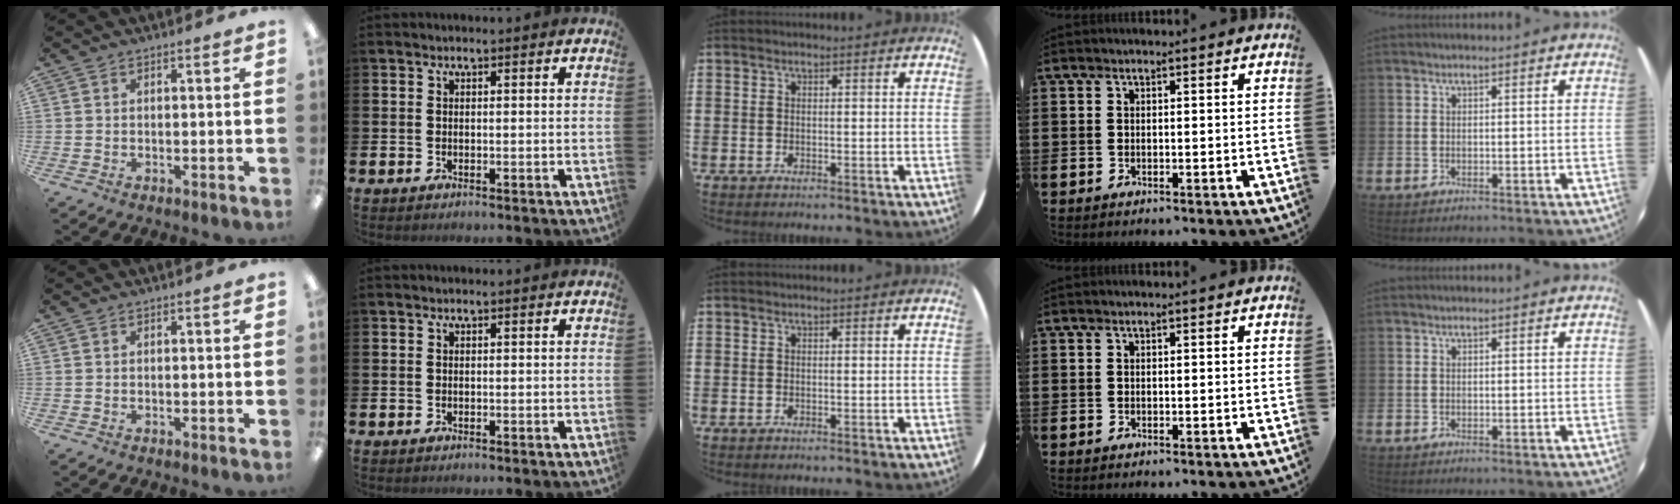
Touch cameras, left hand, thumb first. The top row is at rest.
{}